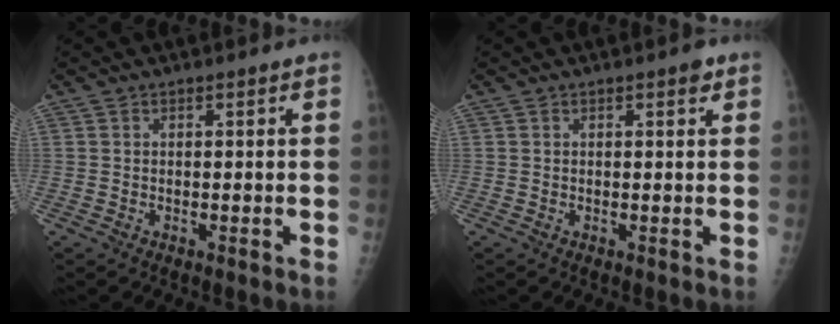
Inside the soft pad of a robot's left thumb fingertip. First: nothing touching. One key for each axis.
{"total": 1.2, "fx": 0.7, "fy": 0.4, "fz": 0.9, "tx": -0.009, "ty": -0.001, "tz": 0.007}